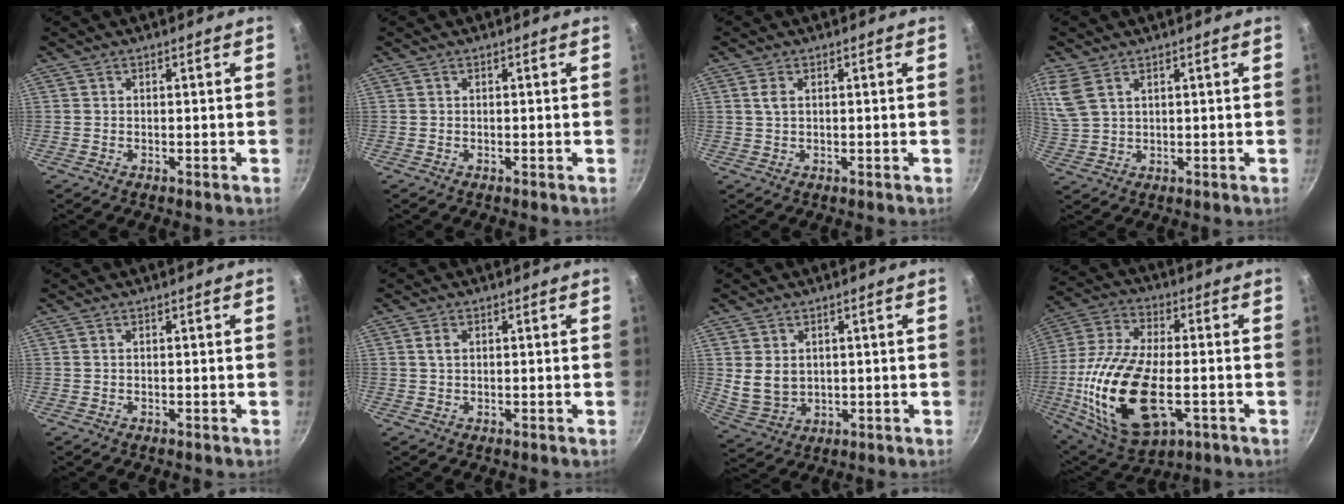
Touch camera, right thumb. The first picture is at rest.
{"total": 0.0}
{"total": 1.9, "force": [0.7, 1.0, 1.5], "torque": [-0.029, -0.002, 0.015]}
{"total": 7.7, "force": [4.3, 4.3, 4.8], "torque": [-0.106, -0.002, 0.095]}
{"total": 0.0}
{"total": 1.9, "force": [0.6, 1.3, 1.2], "torque": [-0.019, 0.002, 0.012]}
{"total": 6.8, "force": [1.2, 5.2, 4.2], "torque": [-0.067, -0.013, 0.040]}
{"total": 23.6, "force": [-5.1, 11.6, 19.9], "torque": [-0.402, 0.009, -0.089]}